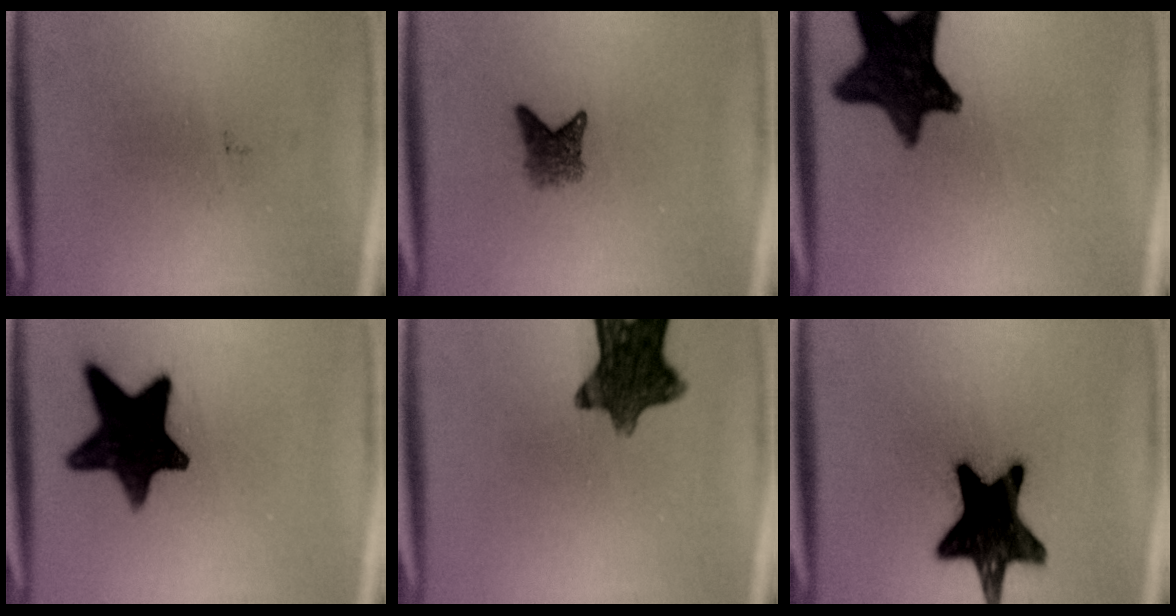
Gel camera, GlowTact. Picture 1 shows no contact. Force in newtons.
{"total": 2.8}
{"total": 12.8}
{"total": 14.6}
{"total": 10.6}
{"total": 18.1}